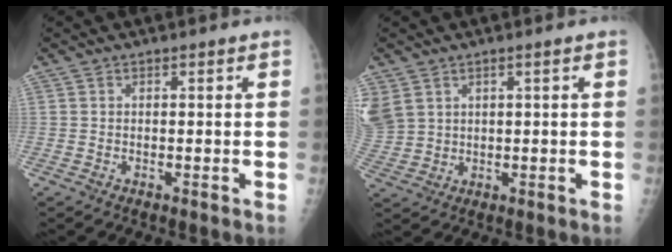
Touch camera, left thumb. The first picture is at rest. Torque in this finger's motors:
{"motor_torque": [0.62, 0.56, 1.44, -1.32, 0.55]}